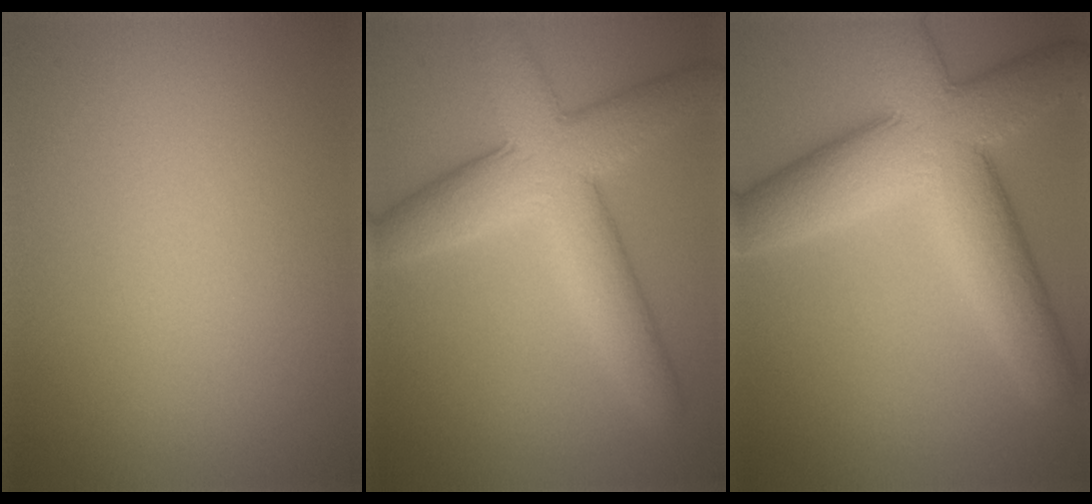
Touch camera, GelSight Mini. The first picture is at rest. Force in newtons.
{"total": 7.9, "press": 7.9, "slide": 0.3}
{"total": 10.4, "press": 10.4, "slide": 0.3}